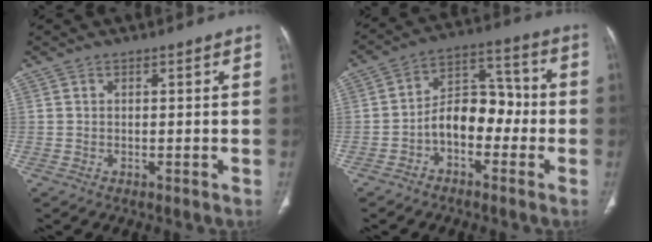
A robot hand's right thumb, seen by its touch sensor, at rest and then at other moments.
{"total": 10.0, "force": [-2.9, 6.6, 7.0], "torque": [-0.083, 0.049, -0.060]}